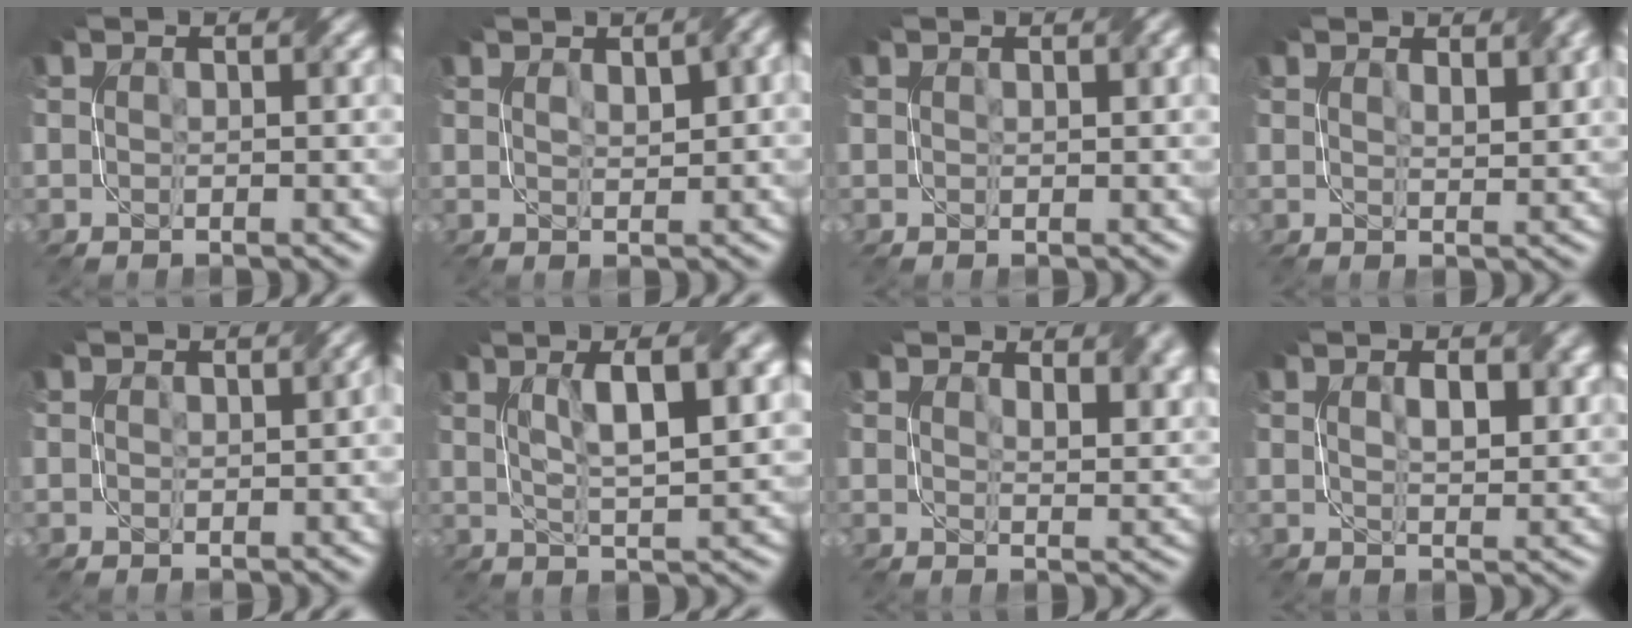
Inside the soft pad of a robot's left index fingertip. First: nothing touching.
{"total": 3.1, "force": [1.3, 1.0, 2.6], "torque": [-0.042, 0.000, 0.026]}
{"total": 1.3, "force": [0.6, 0.2, 1.1], "torque": [-0.012, 0.001, 0.012]}
{"total": 2.7, "force": [1.7, 0.7, 1.9], "torque": [-0.029, -0.003, 0.032]}
{"total": 0.9, "force": [-0.6, 0.2, 0.6], "torque": [-0.004, 0.004, -0.009]}
{"total": 8.0, "force": [2.7, 2.0, 7.3], "torque": [-0.096, 0.017, 0.041]}
{"total": 5.0, "force": [3.2, 2.0, 3.2], "torque": [-0.041, 0.000, 0.053]}
{"total": 3.5, "force": [1.2, 1.2, 3.1], "torque": [-0.054, -0.001, 0.024]}